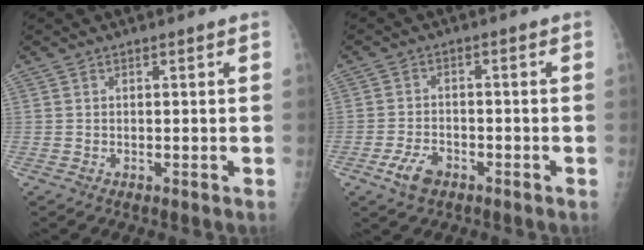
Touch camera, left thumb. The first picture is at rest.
{"total": 4.7, "force": [-2.7, 2.8, 2.7], "torque": [-0.050, 0.011, -0.048]}